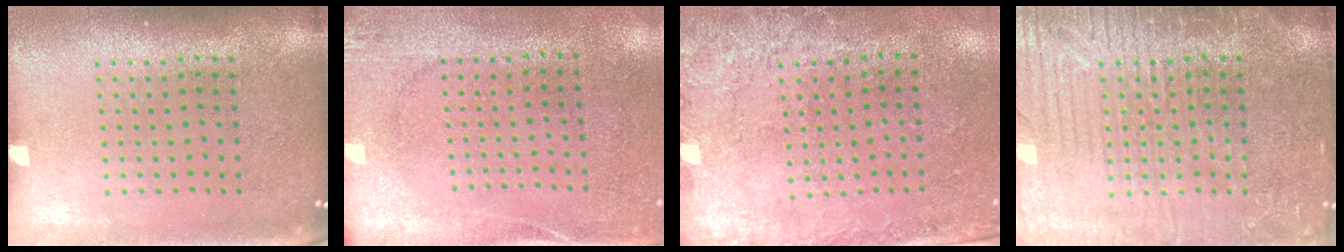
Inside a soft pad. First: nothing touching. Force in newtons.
{"total": 2.7, "press": 2.0, "slide": 1.7}
{"total": 2.7, "press": 2.0, "slide": 1.8}
{"total": 3.8, "press": 3.8, "slide": 0.4}